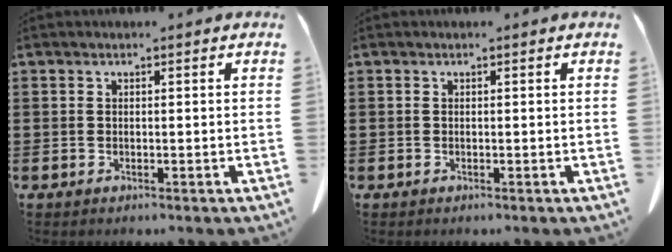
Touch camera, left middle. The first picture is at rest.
{"total": 0.0}